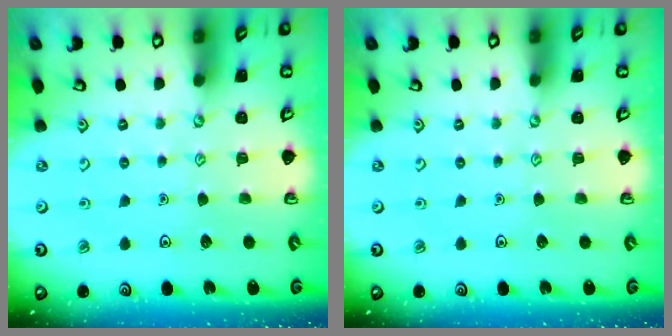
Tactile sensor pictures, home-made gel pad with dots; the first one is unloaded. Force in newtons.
{"total": 0.0}